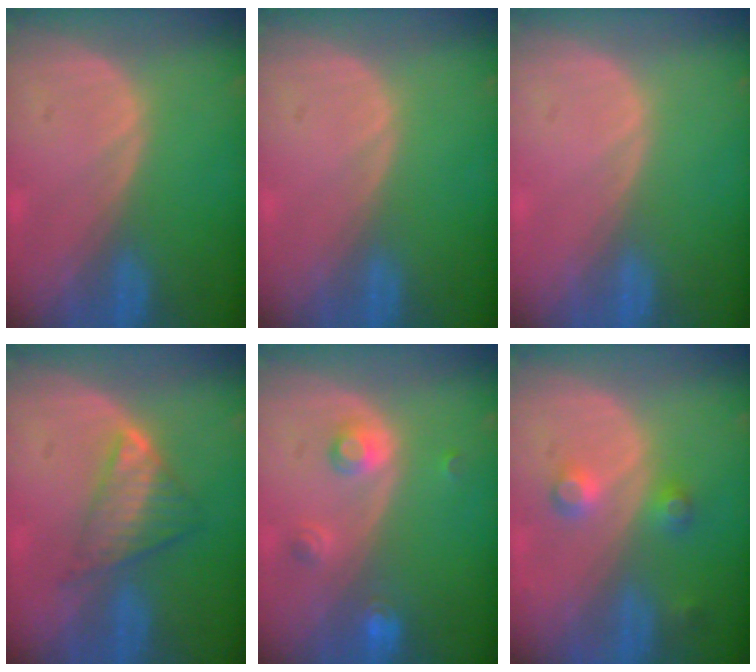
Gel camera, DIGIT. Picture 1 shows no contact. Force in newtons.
{"total": 0.0}
{"total": 0.0}
{"total": 5.8, "press": 5.4, "slide": 2.3}
{"total": 3.6, "press": 3.3, "slide": 1.5}
{"total": 3.7, "press": 3.5, "slide": 1.2}